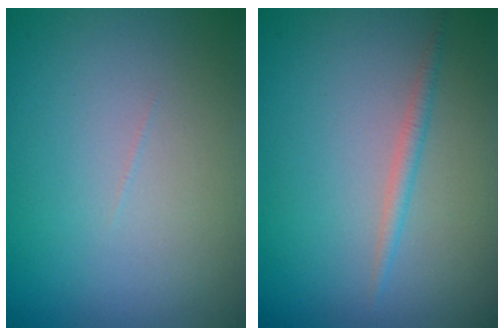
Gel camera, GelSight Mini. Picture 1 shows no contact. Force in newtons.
{"total": 1.1, "press": 1.1, "slide": 0.1}